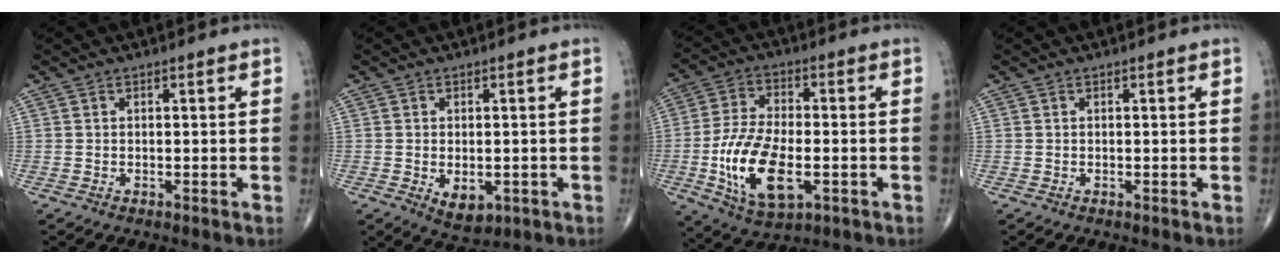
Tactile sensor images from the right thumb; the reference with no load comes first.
{"total": 5.1, "force": [-1.3, 3.1, 3.8], "torque": [-0.047, -0.003, -0.006]}
{"total": 15.4, "force": [-3.7, 7.7, 12.8], "torque": [-0.243, 0.005, -0.059]}
{"total": 0.0}